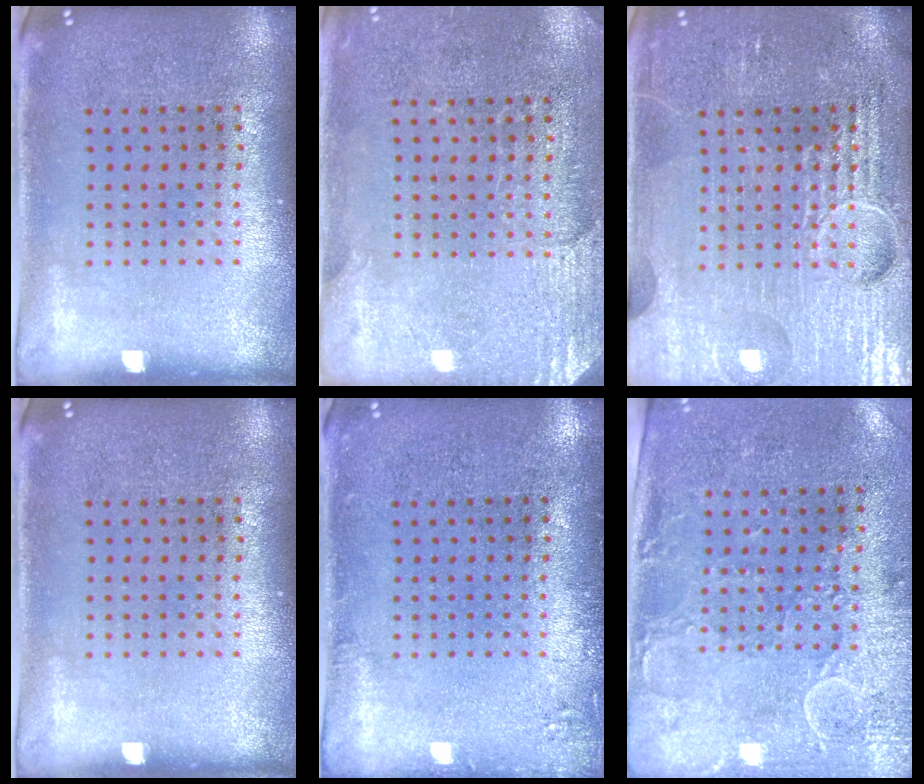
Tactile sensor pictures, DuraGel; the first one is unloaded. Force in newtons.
{"total": 2.7, "press": 2.4, "slide": 1.1}
{"total": 7.2, "press": 7.2, "slide": 0.8}
{"total": 0.0}
{"total": 1.3, "press": 1.2, "slide": 0.3}
{"total": 2.9, "press": 2.4, "slide": 1.7}